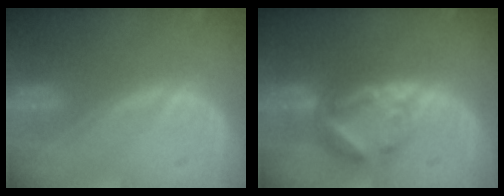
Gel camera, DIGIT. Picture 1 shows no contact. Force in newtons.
{"total": 7.2, "press": 6.3, "slide": 3.5}